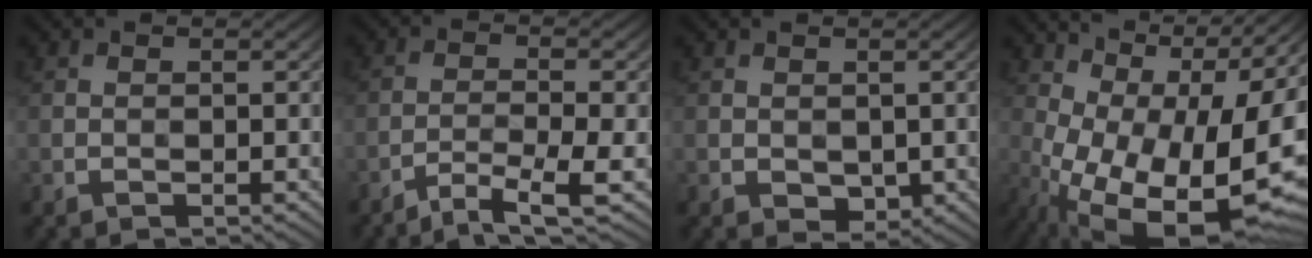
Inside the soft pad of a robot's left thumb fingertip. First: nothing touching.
{"total": 4.7, "force": [-3.1, 0.5, 3.4], "torque": [-0.061, 0.001, -0.062]}
{"total": 1.9, "force": [-0.1, 1.4, 1.3], "torque": [-0.027, -0.008, 0.004]}
{"total": 18.3, "force": [-3.0, 9.1, 15.6], "torque": [-0.224, -0.020, -0.024]}